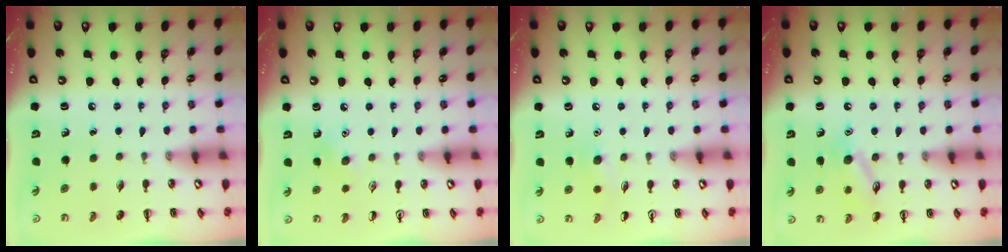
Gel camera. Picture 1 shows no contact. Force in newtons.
{"total": 6.7, "press": 6.4, "slide": 1.8}
{"total": 6.2, "press": 5.9, "slide": 1.8}
{"total": 10.5, "press": 10.4, "slide": 0.9}